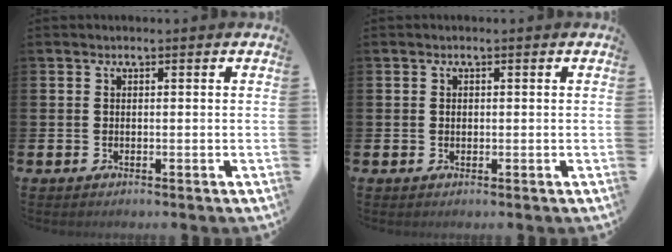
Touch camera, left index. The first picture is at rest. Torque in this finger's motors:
{"motor_torque": [0.16, -0.06, -0.02, 0.01]}